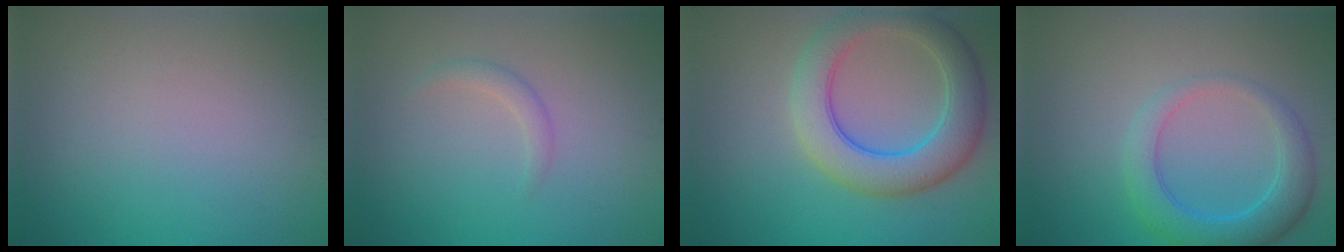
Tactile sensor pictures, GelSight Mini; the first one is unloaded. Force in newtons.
{"total": 1.2, "press": 1.2, "slide": 0.1}
{"total": 6.7, "press": 6.7, "slide": 0.4}
{"total": 4.3, "press": 4.3, "slide": 0.3}